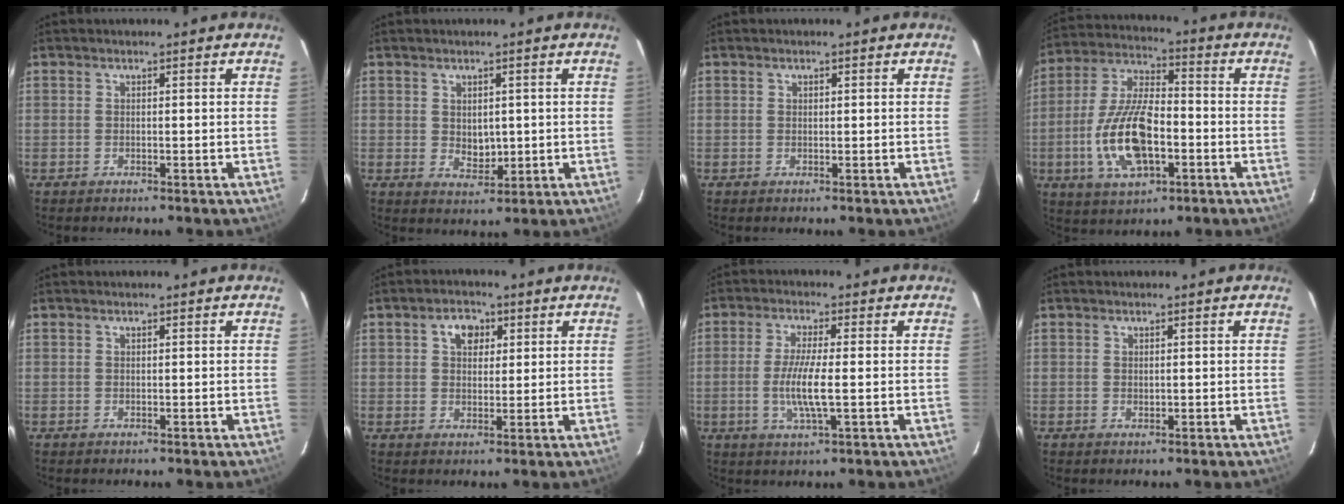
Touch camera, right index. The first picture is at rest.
{"total": 3.6, "force": [0.6, 2.7, 2.3], "torque": [-0.035, -0.002, 0.016]}
{"total": 0.5, "force": [0.3, 0.4, 0.2], "torque": [-0.004, 0.003, 0.005]}
{"total": 15.9, "force": [-4.3, 6.9, 13.6], "torque": [-0.287, 0.001, -0.077]}
{"total": 0.0}
{"total": 4.6, "force": [1.8, 3.4, 2.6], "torque": [-0.035, 0.015, 0.031]}
{"total": 7.1, "force": [-1.1, 0.7, 7.0], "torque": [-0.137, -0.008, -0.022]}
{"total": 0.6, "force": [0.2, 0.4, 0.4], "torque": [-0.006, 0.002, 0.006]}